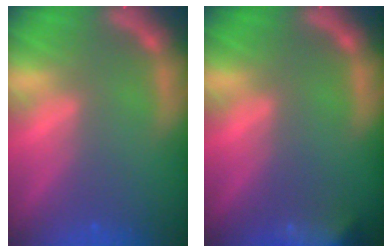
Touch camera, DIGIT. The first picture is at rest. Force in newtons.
{"total": 7.9}